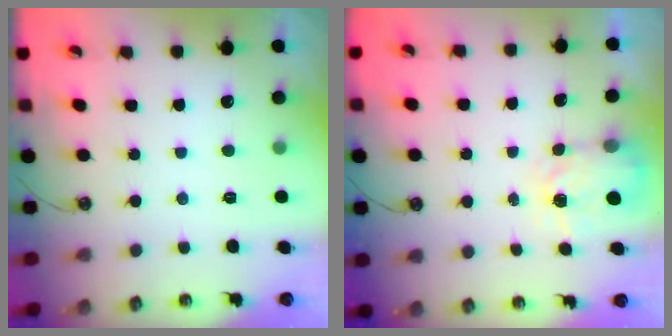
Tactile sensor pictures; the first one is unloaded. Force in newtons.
{"total": 4.0, "press": 3.9, "slide": 0.7}